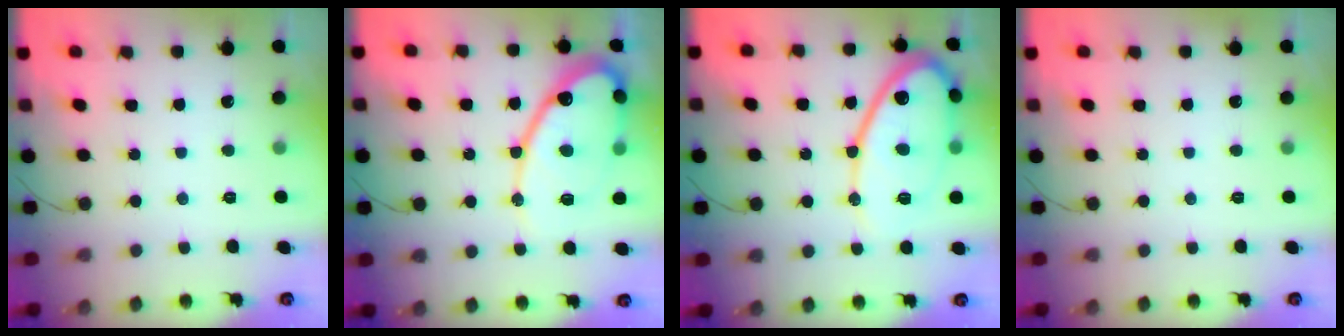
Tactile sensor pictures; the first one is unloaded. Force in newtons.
{"total": 18.2, "press": 18.1, "slide": 1.8}
{"total": 15.3, "press": 15.2, "slide": 1.1}
{"total": 0.0}